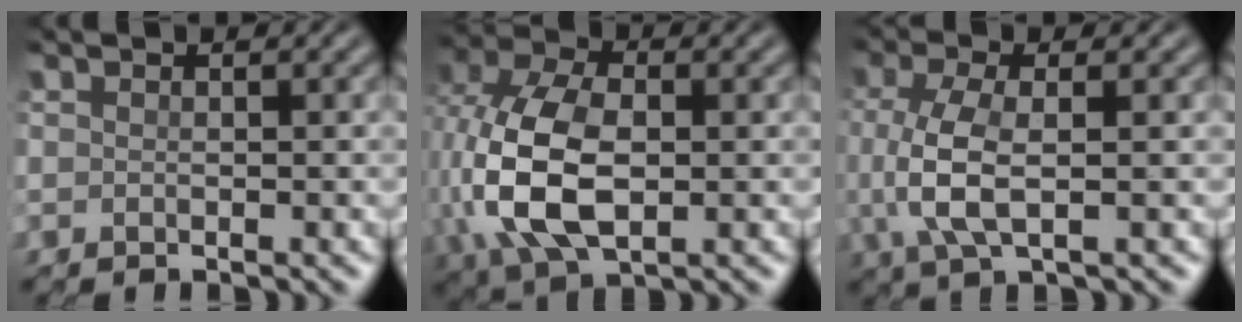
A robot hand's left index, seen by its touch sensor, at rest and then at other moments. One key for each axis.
{"total": 10.6, "fx": -1.0, "fy": 6.5, "fz": 8.3, "tx": -0.216, "ty": -0.001, "tz": -0.019}
{"total": 4.7, "fx": -0.1, "fy": 1.6, "fz": 4.4, "tx": -0.118, "ty": 0.000, "tz": 0.000}